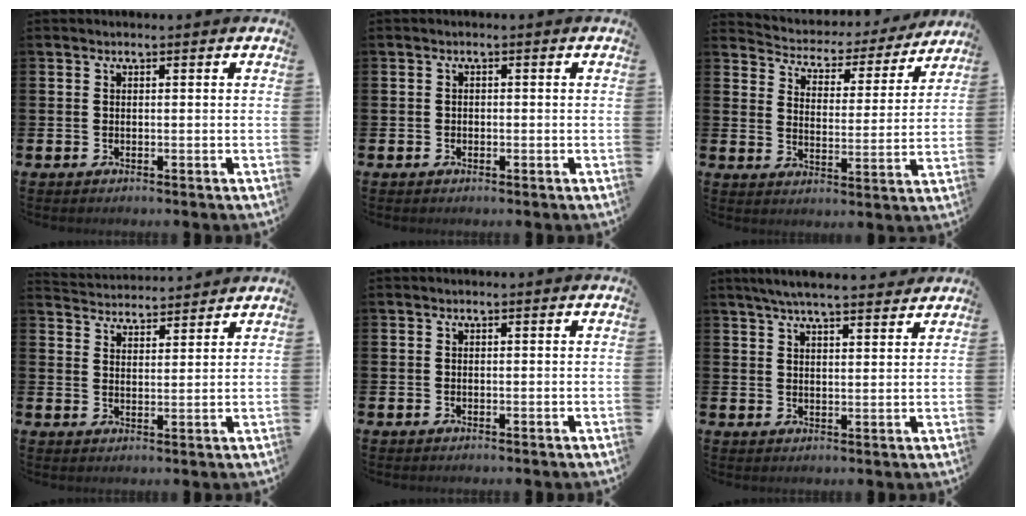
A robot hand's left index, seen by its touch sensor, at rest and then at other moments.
{"total": 0.7, "force": [-0.4, 0.6, 0.1], "torque": [-0.008, 0.005, -0.008]}
{"total": 4.0, "force": [3.7, 1.6, 0.2], "torque": [-0.033, -0.037, 0.055]}
{"total": 3.9, "force": [3.9, 0.4, -0.5], "torque": [-0.007, -0.026, 0.070]}
{"total": 0.0}
{"total": 5.3, "force": [5.0, 0.4, 1.7], "torque": [-0.041, -0.020, 0.089]}